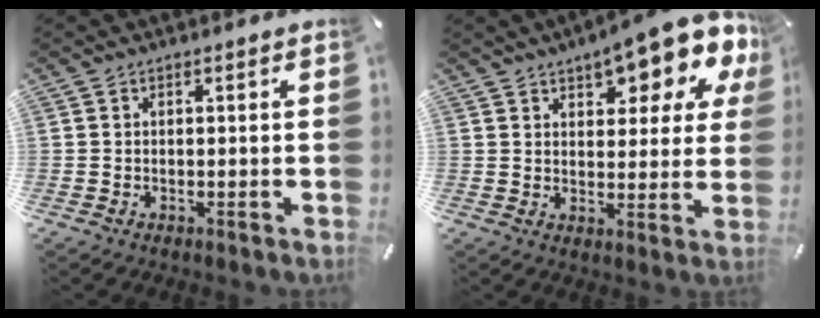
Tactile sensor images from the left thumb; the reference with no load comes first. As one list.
[{"total": 12.6, "force": [9.3, 4.6, 7.1], "torque": [-0.085, -0.070, 0.157]}]